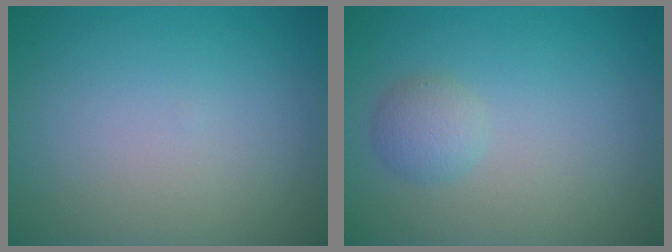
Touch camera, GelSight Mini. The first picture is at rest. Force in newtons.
{"total": 1.7, "press": 1.7, "slide": 0.0}